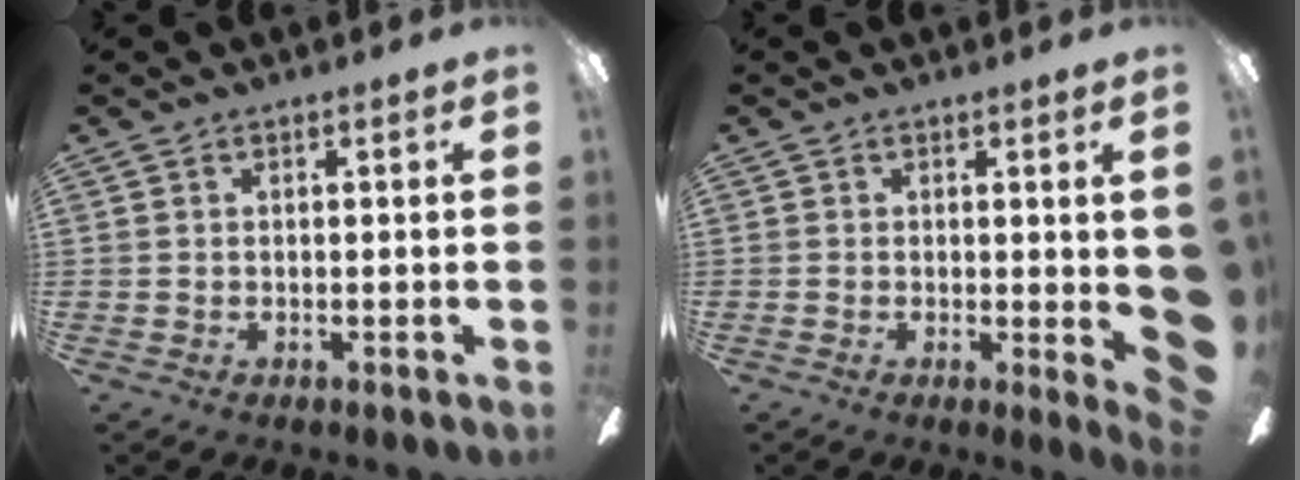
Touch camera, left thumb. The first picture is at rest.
{"total": 5.4, "force": [-0.4, 1.0, 5.3], "torque": [-0.060, -0.018, 0.002]}